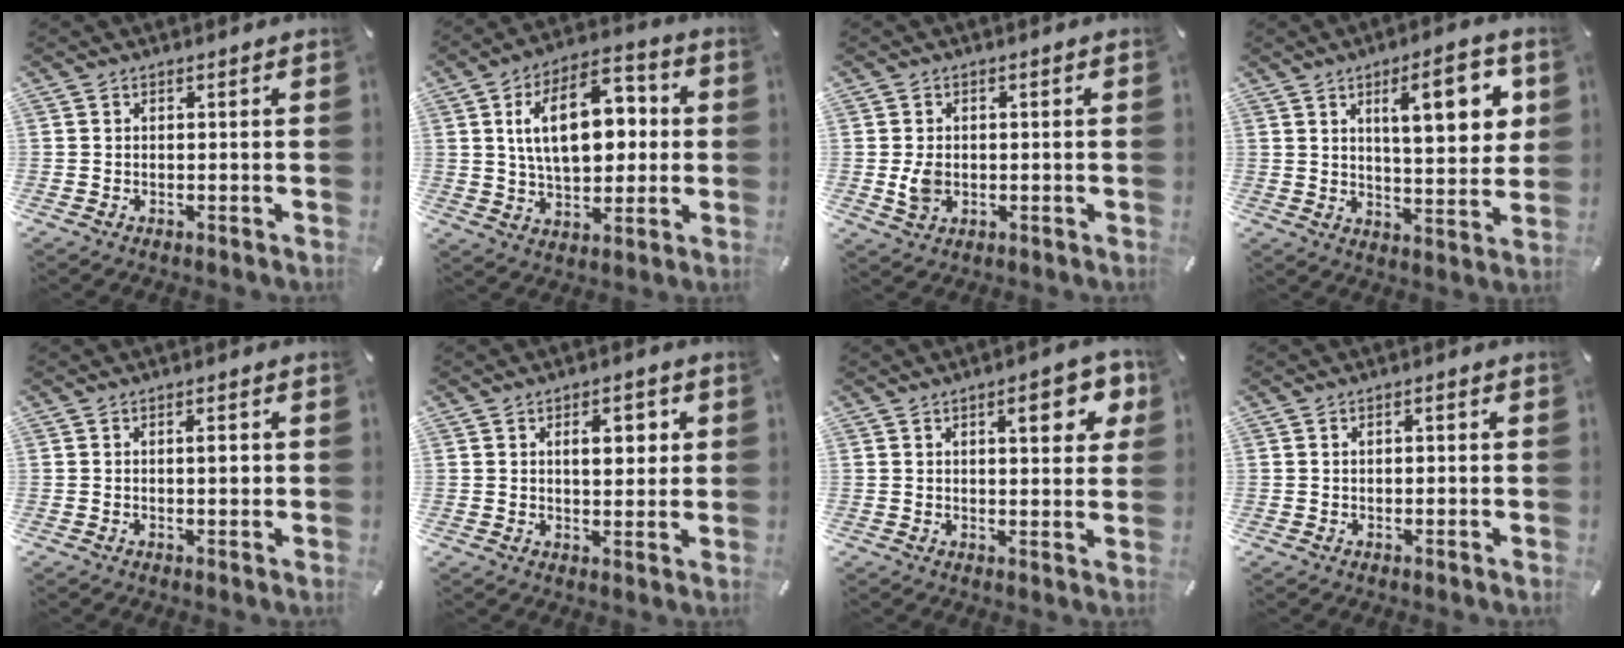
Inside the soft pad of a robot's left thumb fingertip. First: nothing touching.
{"total": 17.6, "force": [3.1, 10.6, 13.8], "torque": [-0.228, 0.008, 0.049]}
{"total": 4.5, "force": [-0.4, 3.5, 2.8], "torque": [-0.057, -0.002, -0.009]}
{"total": 14.6, "force": [5.8, 5.1, 12.4], "torque": [-0.169, -0.016, 0.084]}
{"total": 2.8, "force": [0.4, 1.0, 2.6], "torque": [-0.043, 0.000, 0.002]}
{"total": 6.6, "force": [1.8, 3.7, 5.2], "torque": [-0.063, -0.008, 0.018]}
{"total": 9.2, "force": [3.8, 3.4, 7.6], "torque": [-0.094, -0.010, 0.055]}
{"total": 1.4, "force": [0.0, 0.8, 1.1], "torque": [-0.023, 0.004, -0.003]}